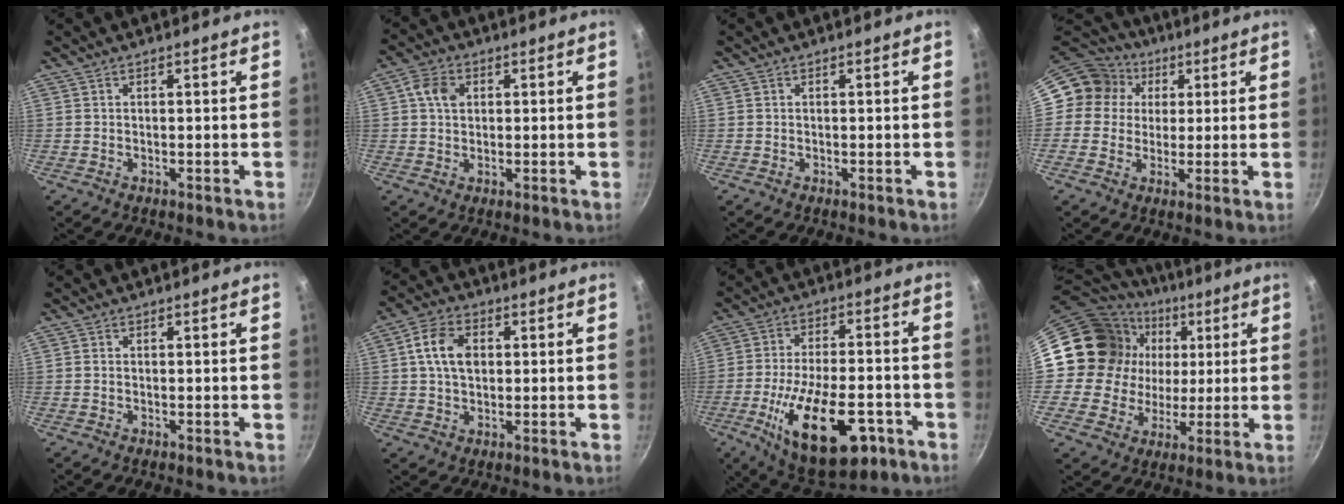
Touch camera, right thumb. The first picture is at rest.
{"total": 5.1, "force": [1.2, 3.9, 3.1], "torque": [-0.046, 0.005, 0.015]}
{"total": 0.0}
{"total": 11.1, "force": [2.8, 10.2, 3.3], "torque": [-0.028, 0.015, 0.028]}
{"total": 0.5, "force": [0.0, 0.4, 0.3], "torque": [-0.006, 0.003, -0.001]}
{"total": 8.4, "force": [1.5, 5.8, 5.9], "torque": [-0.097, 0.012, 0.021]}
{"total": 20.9, "force": [-8.0, 9.8, 16.6], "torque": [-0.257, 0.020, -0.117]}
{"total": 19.5, "force": [3.9, 17.6, 7.3], "torque": [-0.108, 0.013, 0.067]}